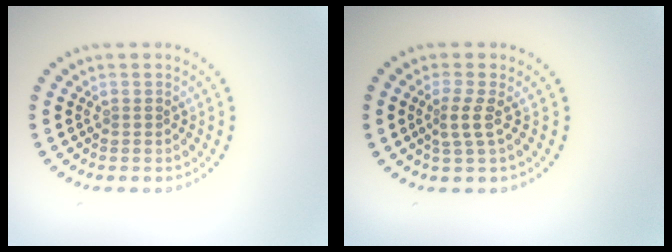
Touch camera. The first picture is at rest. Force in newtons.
{"total": 2.0, "press": 1.4, "slide": 1.4}